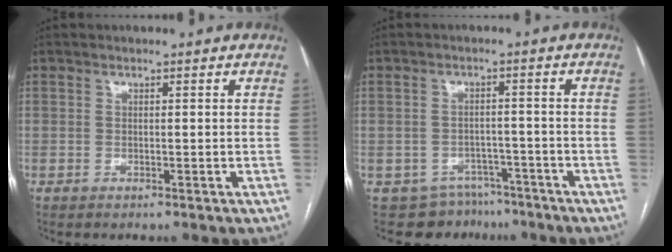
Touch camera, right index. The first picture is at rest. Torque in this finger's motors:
{"motor_torque": [-0.35, -0.19, -0.08, -0.05]}